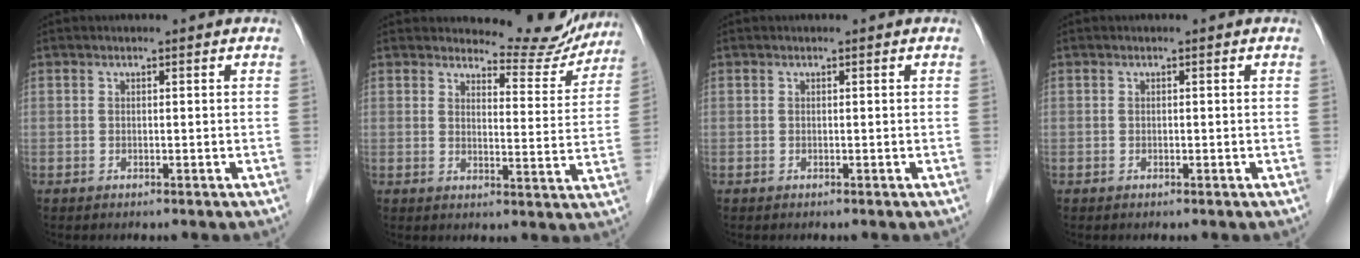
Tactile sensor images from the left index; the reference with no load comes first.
{"total": 9.4, "force": [9.1, 2.1, 0.2], "torque": [0.007, -0.030, 0.102]}
{"total": 0.0}
{"total": 0.0}